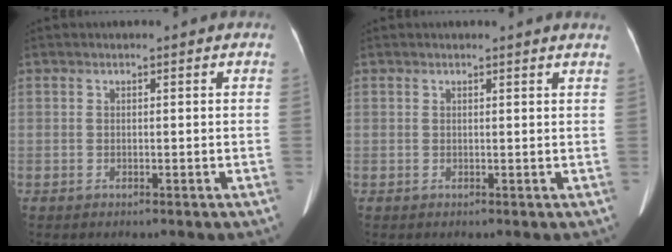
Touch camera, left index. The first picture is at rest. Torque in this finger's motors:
{"motor_torque": [0.06, -0.01, -0.05, -0.01]}